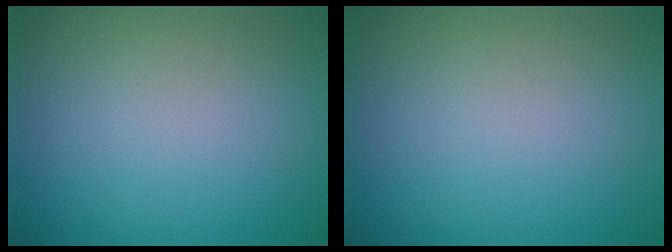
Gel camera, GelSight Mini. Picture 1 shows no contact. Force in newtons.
{"total": 0.0}